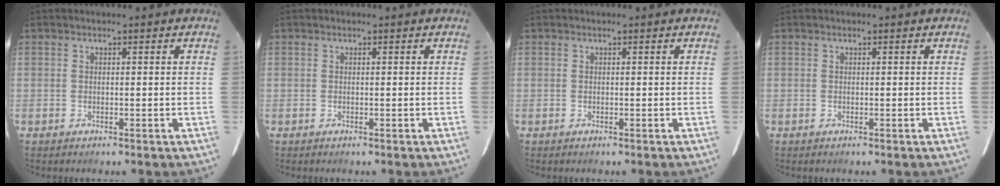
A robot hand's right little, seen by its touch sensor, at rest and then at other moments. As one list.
[{"total": 0.0}, {"total": 0.0}, {"total": 0.0}]